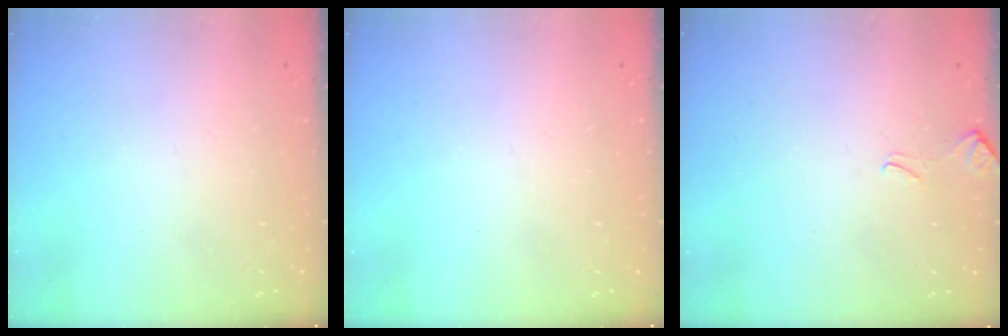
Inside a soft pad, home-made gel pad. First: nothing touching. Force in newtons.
{"total": 0.0}
{"total": 1.7, "press": 1.6, "slide": 0.5}